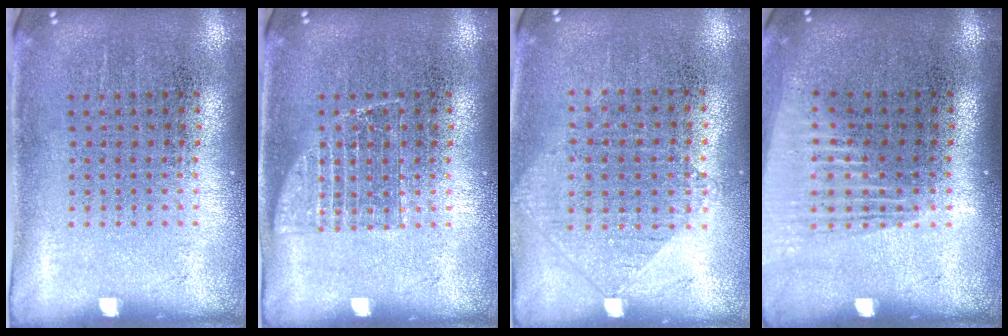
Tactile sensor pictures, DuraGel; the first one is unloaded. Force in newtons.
{"total": 1.6, "press": 1.5, "slide": 0.3}
{"total": 0.9, "press": 0.9, "slide": 0.3}
{"total": 1.4, "press": 1.2, "slide": 0.7}